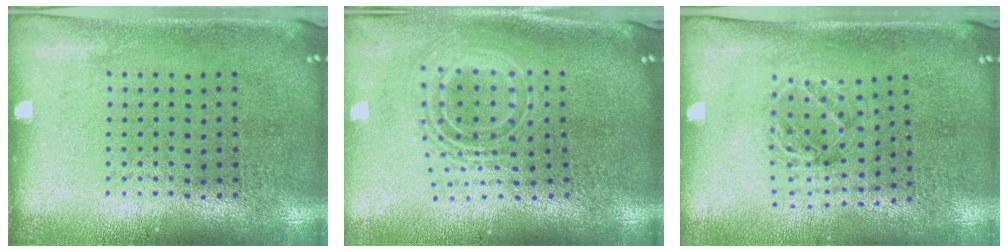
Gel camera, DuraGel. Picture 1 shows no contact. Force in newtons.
{"total": 2.3, "press": 1.7, "slide": 1.6}
{"total": 1.1, "press": 1.1, "slide": 0.2}